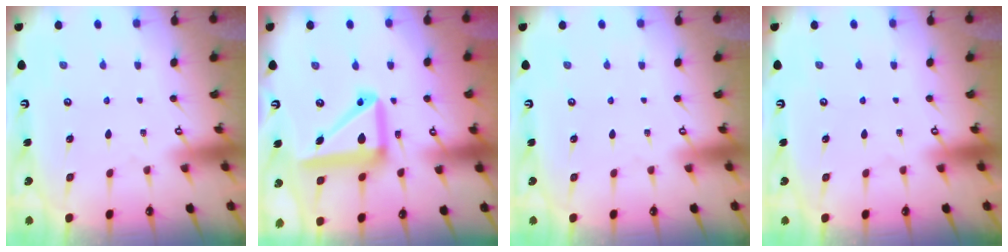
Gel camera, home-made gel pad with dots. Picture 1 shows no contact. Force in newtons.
{"total": 17.4, "press": 17.1, "slide": 2.8}
{"total": 0.0}
{"total": 0.0}